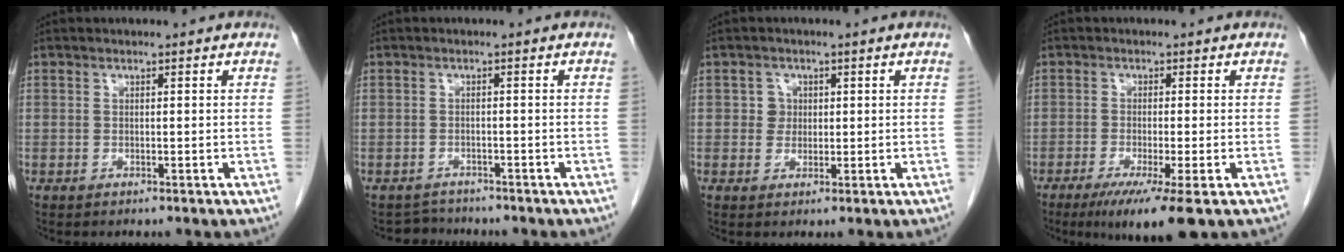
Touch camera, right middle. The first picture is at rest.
{"total": 2.5, "force": [-2.3, 0.7, -0.8], "torque": [0.012, -0.005, -0.038]}
{"total": 2.1, "force": [0.4, 2.0, 0.4], "torque": [-0.002, 0.003, 0.004]}
{"total": 7.8, "force": [-4.6, 0.0, 6.3], "torque": [-0.098, -0.022, -0.073]}